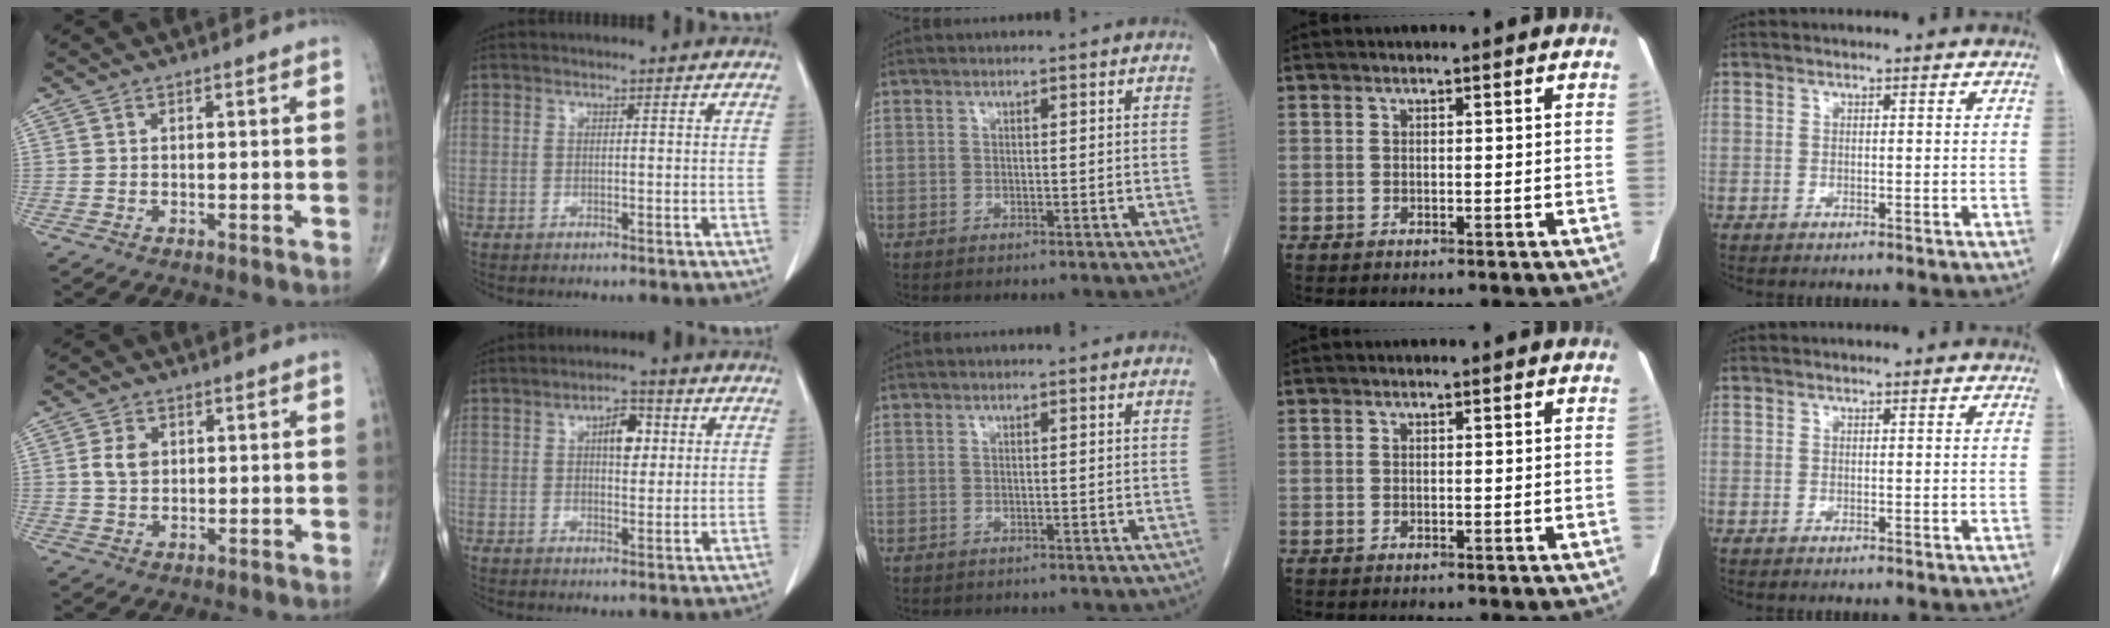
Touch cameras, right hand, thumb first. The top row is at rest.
{"thumb": {"total": 3.9, "force": [0.7, 2.9, 2.5], "torque": [-0.038, 0.000, 0.014]}, "index": {"total": 4.9, "force": [1.4, 2.3, 4.2], "torque": [-0.064, 0.009, 0.021]}, "middle": {"total": 1.6, "force": [-1.5, 0.6, 0.4], "torque": [-0.015, -0.004, -0.017]}}